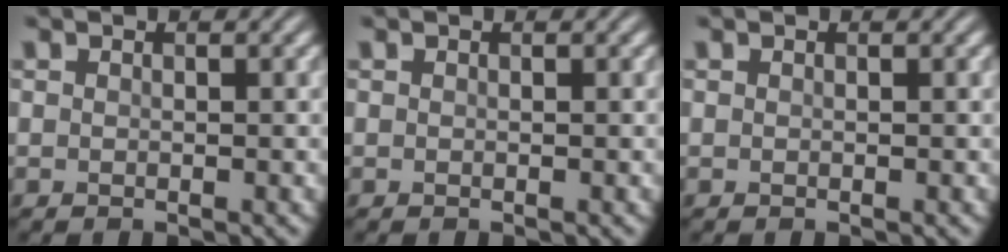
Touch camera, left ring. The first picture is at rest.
{"total": 0.0}
{"total": 0.0}